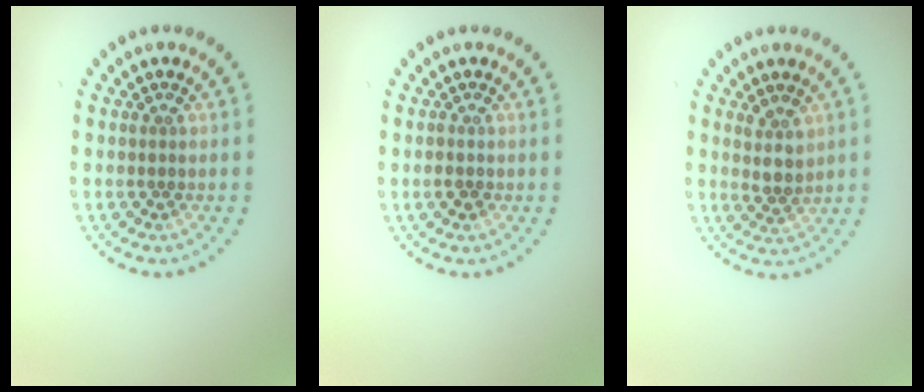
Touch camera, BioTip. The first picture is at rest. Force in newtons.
{"total": 1.0, "press": 1.0, "slide": 0.3}
{"total": 2.2, "press": 1.8, "slide": 1.2}